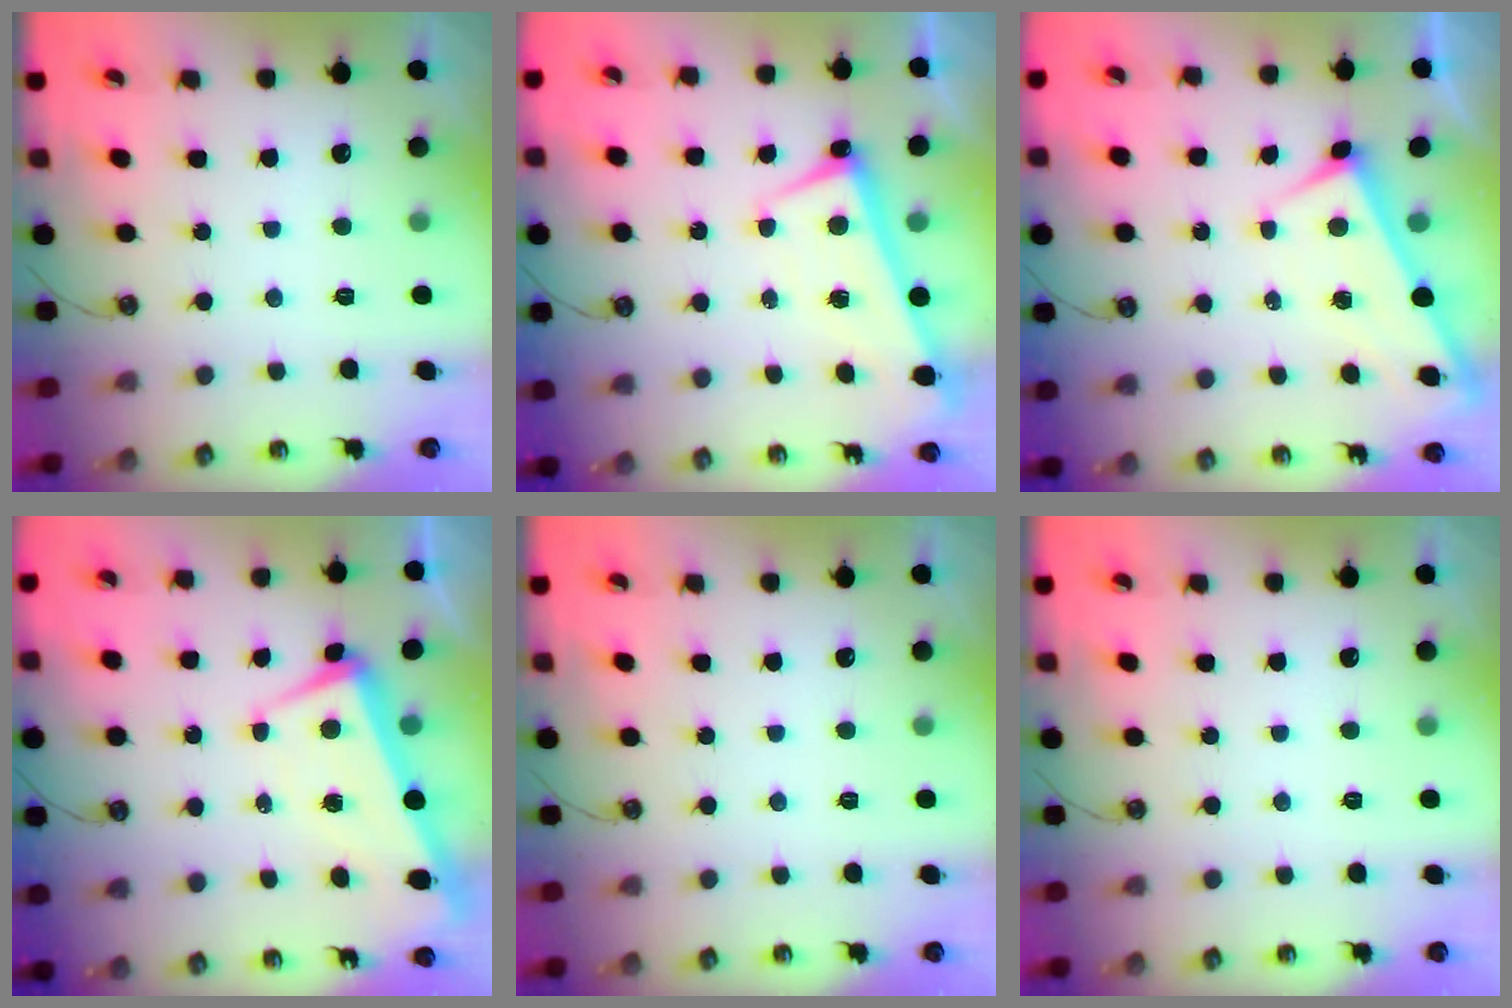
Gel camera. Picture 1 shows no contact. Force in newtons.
{"total": 1.3, "press": 1.0, "slide": 0.8}
{"total": 1.3, "press": 1.2, "slide": 0.3}
{"total": 0.8, "press": 0.1, "slide": 0.8}
{"total": 0.0}
{"total": 0.0}